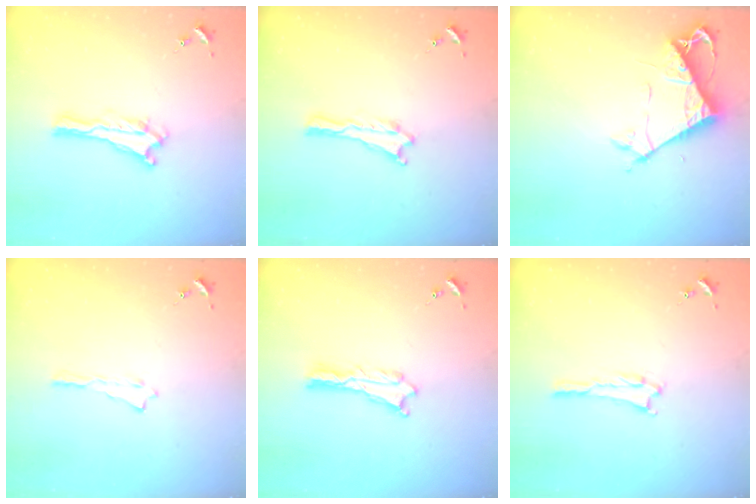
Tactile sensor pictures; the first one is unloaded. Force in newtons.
{"total": 0.0}
{"total": 7.5, "press": 7.5, "slide": 0.5}
{"total": 0.0}
{"total": 0.7, "press": 0.7, "slide": 0.1}
{"total": 0.5, "press": 0.5, "slide": 0.1}